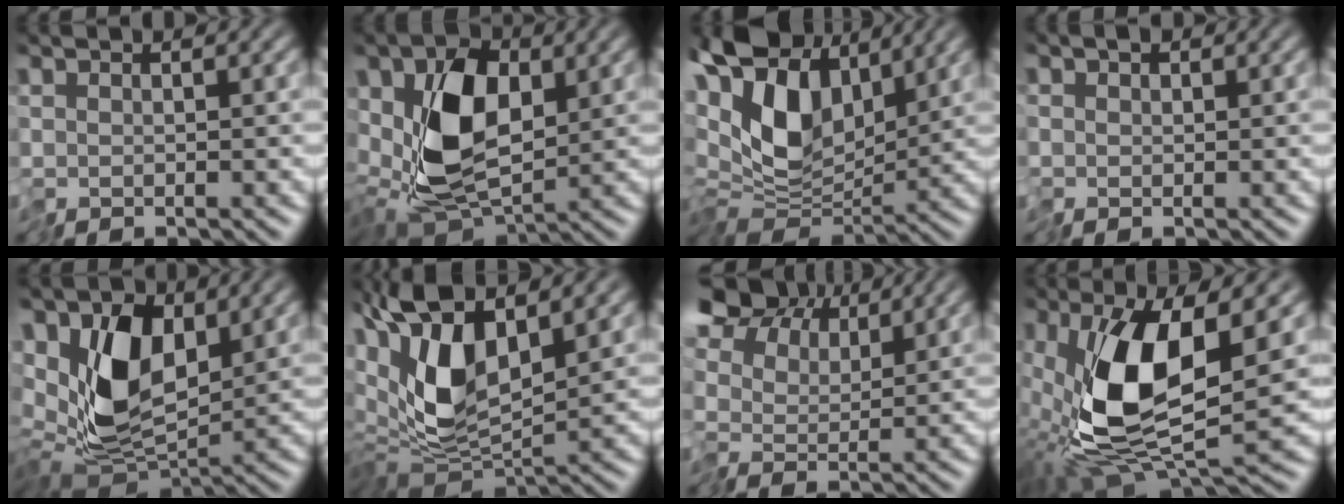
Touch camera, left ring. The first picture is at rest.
{"total": 8.1, "force": [0.4, 4.4, 6.8], "torque": [-0.133, -0.008, 0.002]}
{"total": 10.5, "force": [2.7, 5.3, 8.6], "torque": [-0.168, 0.010, 0.036]}
{"total": 1.0, "force": [0.1, 0.8, 0.5], "torque": [-0.007, 0.003, -0.005]}
{"total": 6.9, "force": [0.7, 3.5, 5.9], "torque": [-0.127, -0.010, 0.009]}
{"total": 10.5, "force": [2.2, 4.9, 9.0], "torque": [-0.192, -0.003, 0.035]}
{"total": 9.0, "force": [4.5, 6.2, 4.8], "torque": [-0.112, 0.035, 0.059]}
{"total": 8.9, "force": [1.3, 3.5, 8.1], "torque": [-0.173, -0.016, 0.028]}